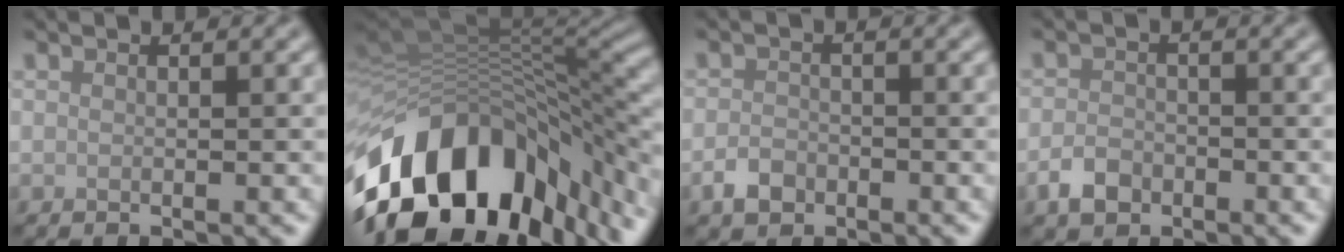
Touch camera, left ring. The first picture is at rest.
{"total": 16.1, "force": [-6.2, 9.7, 11.2], "torque": [-0.196, -0.021, -0.092]}
{"total": 2.1, "force": [-1.2, 1.4, 0.9], "torque": [-0.013, 0.002, -0.028]}
{"total": 2.4, "force": [-1.4, 1.6, 1.1], "torque": [-0.017, 0.003, -0.032]}